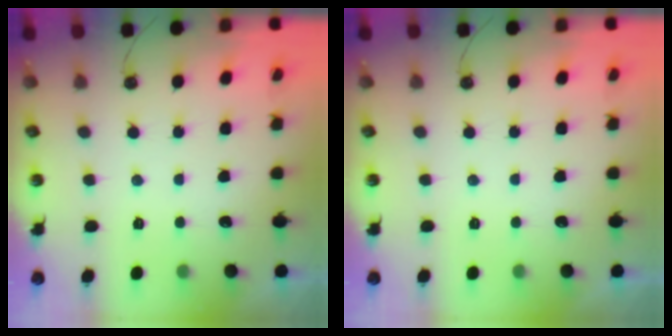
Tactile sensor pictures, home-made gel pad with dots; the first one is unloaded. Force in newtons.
{"total": 0.0}